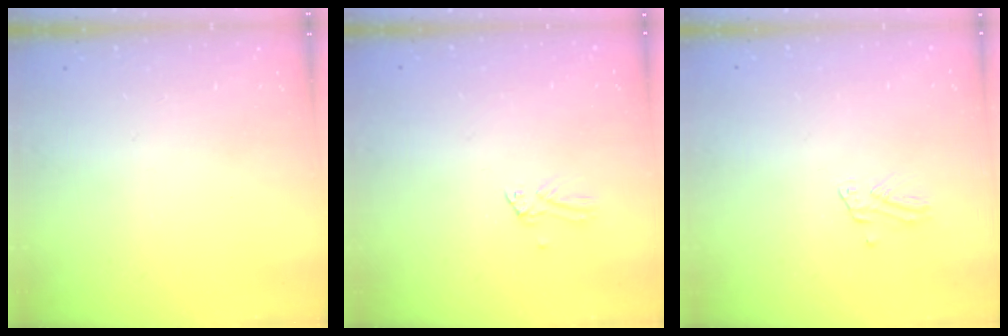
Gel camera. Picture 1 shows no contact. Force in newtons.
{"total": 0.0}
{"total": 1.4, "press": 1.4, "slide": 0.1}